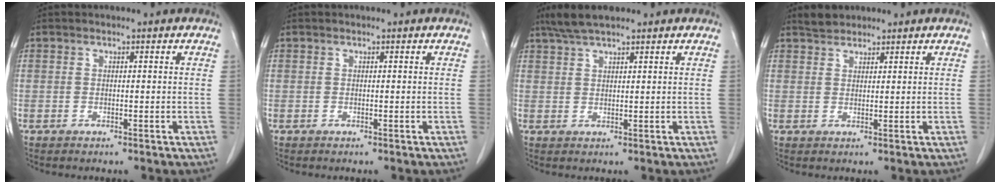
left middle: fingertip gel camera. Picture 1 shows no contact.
{"total": 0.0}
{"total": 5.0, "force": [4.1, 0.8, 2.8], "torque": [-0.061, 0.017, 0.077]}
{"total": 2.2, "force": [2.0, 0.8, 0.2], "torque": [-0.011, 0.007, 0.037]}